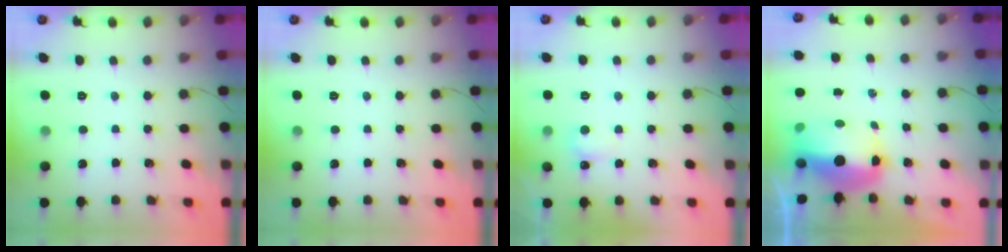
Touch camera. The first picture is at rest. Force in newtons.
{"total": 0.0}
{"total": 3.9, "press": 3.7, "slide": 1.2}
{"total": 11.5, "press": 11.3, "slide": 2.2}